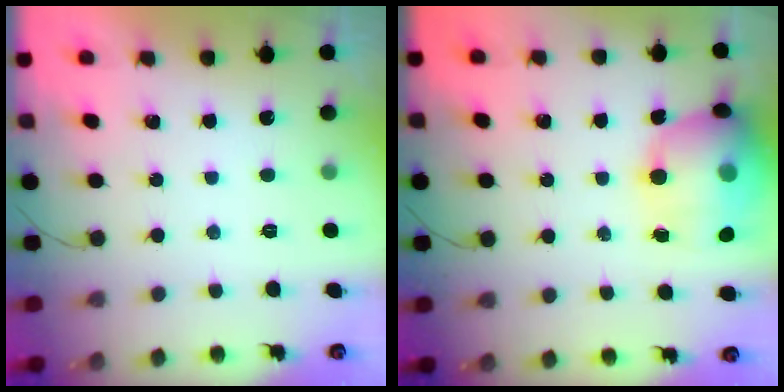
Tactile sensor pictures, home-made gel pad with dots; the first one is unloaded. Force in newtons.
{"total": 16.7, "press": 16.5, "slide": 2.5}